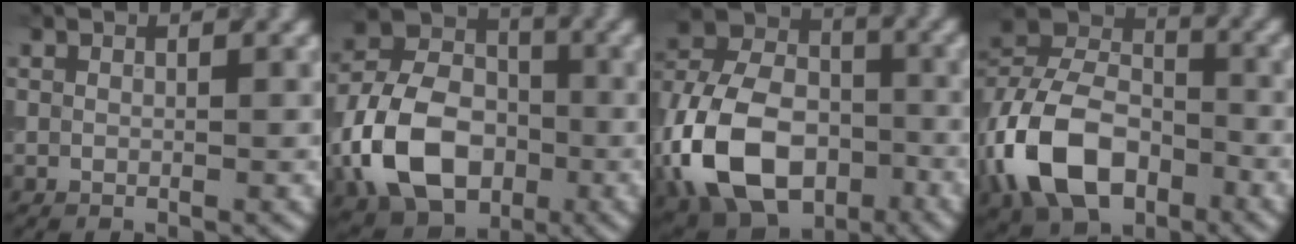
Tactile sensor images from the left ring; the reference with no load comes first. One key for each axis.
{"total": 11.1, "fx": -3.4, "fy": 7.8, "fz": 7.1, "tx": -0.153, "ty": 0.002, "tz": -0.071}
{"total": 15.0, "fx": -5.4, "fy": 10.1, "fz": 9.6, "tx": -0.218, "ty": -0.016, "tz": -0.114}
{"total": 10.5, "fx": -4.1, "fy": 7.0, "fz": 6.8, "tx": -0.133, "ty": 0.007, "tz": -0.085}